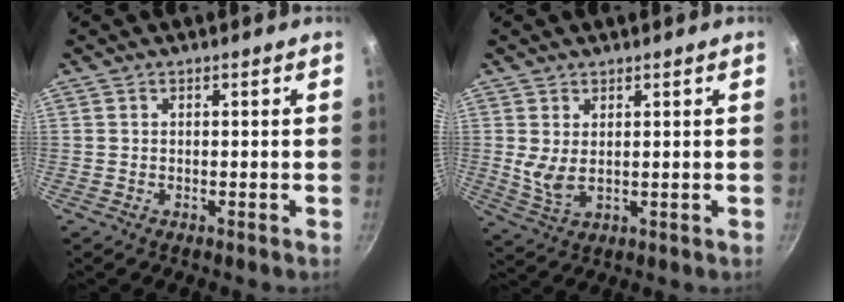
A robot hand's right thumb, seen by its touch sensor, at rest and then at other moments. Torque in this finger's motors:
{"motor_torque": [0.22, 0.05, 0.14, -0.04, 0.02]}